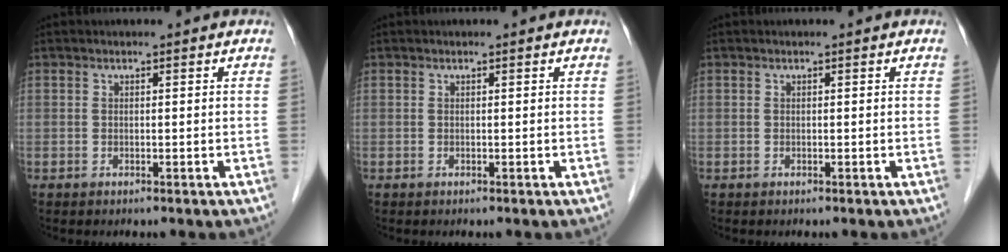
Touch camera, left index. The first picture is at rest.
{"total": 0.0}
{"total": 0.0}